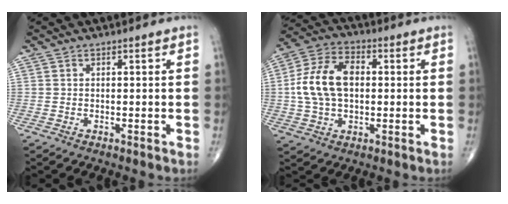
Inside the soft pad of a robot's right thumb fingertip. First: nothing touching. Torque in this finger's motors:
{"motor_torque": [0.21, 0.21, 0.32, -0.08, 0.16]}